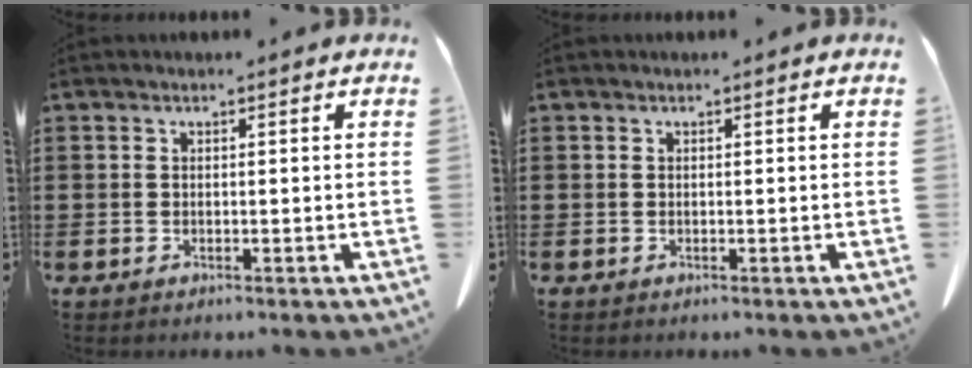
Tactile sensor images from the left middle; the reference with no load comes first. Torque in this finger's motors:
{"motor_torque": [0.00, 0.00, 0.00, 0.00]}